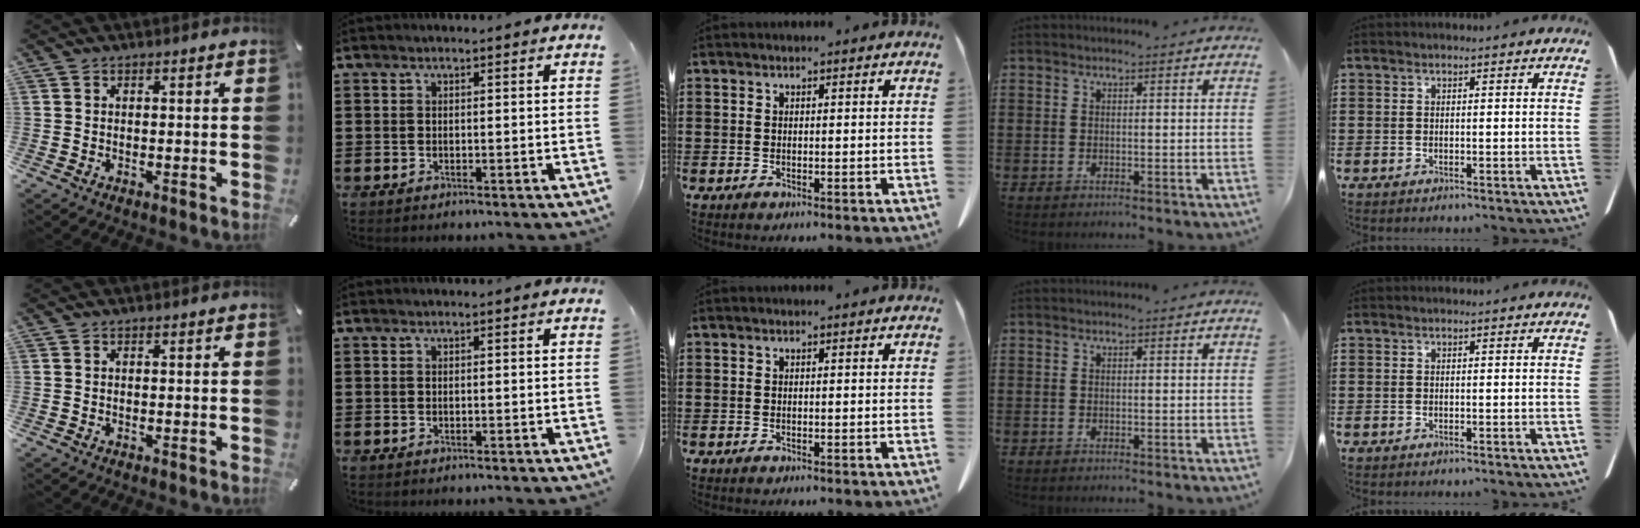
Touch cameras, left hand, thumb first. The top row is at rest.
{}